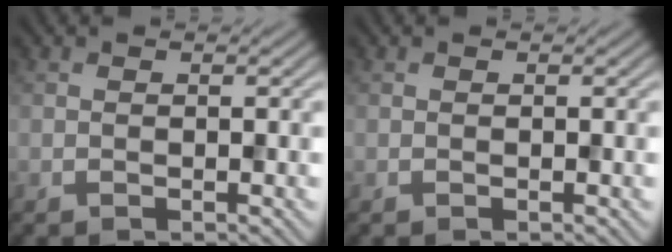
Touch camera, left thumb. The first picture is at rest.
{"total": 0.0}